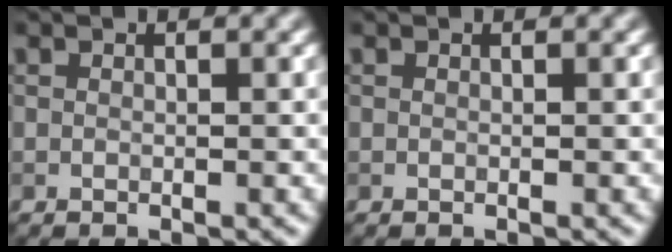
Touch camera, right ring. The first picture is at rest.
{"total": 0.0}